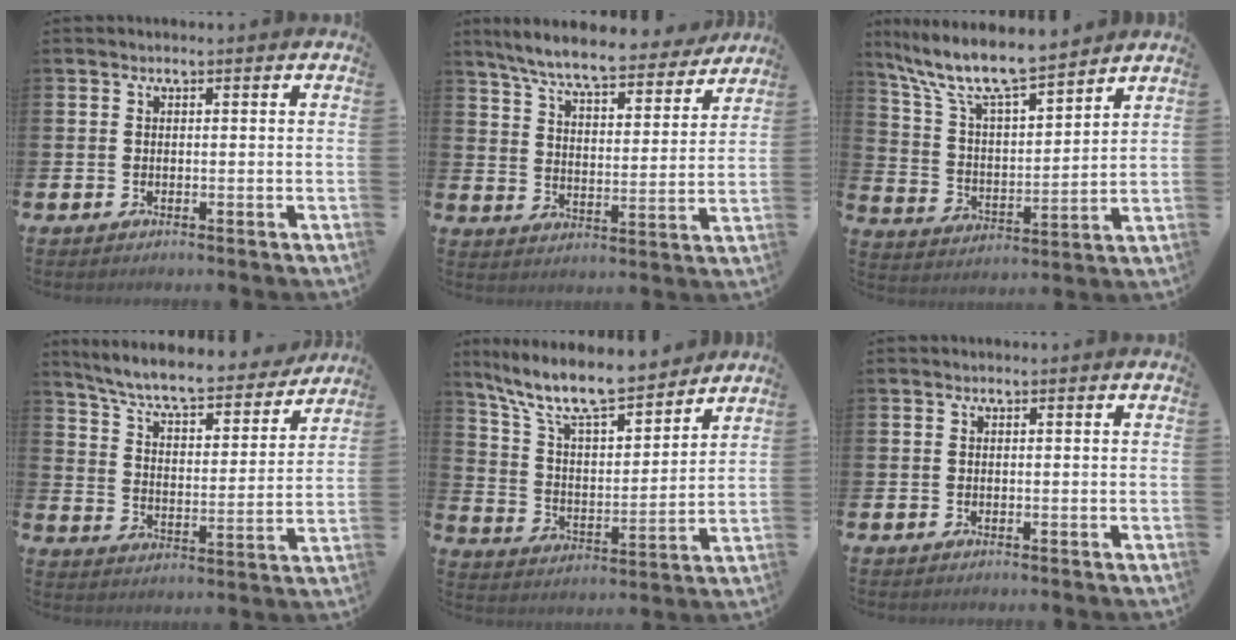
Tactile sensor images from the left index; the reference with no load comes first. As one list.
[{"total": 7.8, "force": [7.1, 0.8, 3.1], "torque": [-0.086, -0.046, 0.120]}, {"total": 10.4, "force": [9.3, 1.7, 4.2], "torque": [-0.126, -0.057, 0.164]}, {"total": 7.9, "force": [7.2, 1.2, 3.2], "torque": [-0.089, -0.052, 0.119]}, {"total": 11.4, "force": [10.1, 2.2, 4.9], "torque": [-0.133, -0.064, 0.174]}, {"total": 0.0}]